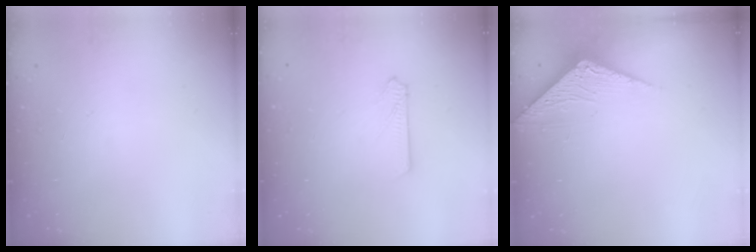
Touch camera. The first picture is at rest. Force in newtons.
{"total": 2.6, "press": 2.6, "slide": 0.3}
{"total": 3.4, "press": 3.4, "slide": 0.3}